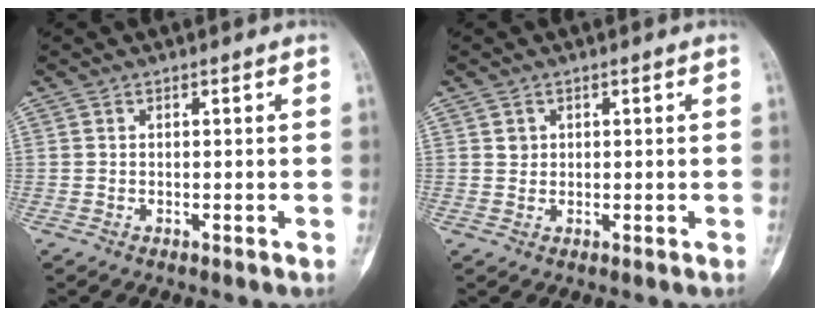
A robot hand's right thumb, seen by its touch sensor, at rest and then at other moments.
{"total": 1.2, "force": [0.5, 1.1, 0.3], "torque": [0.004, -0.001, 0.006]}